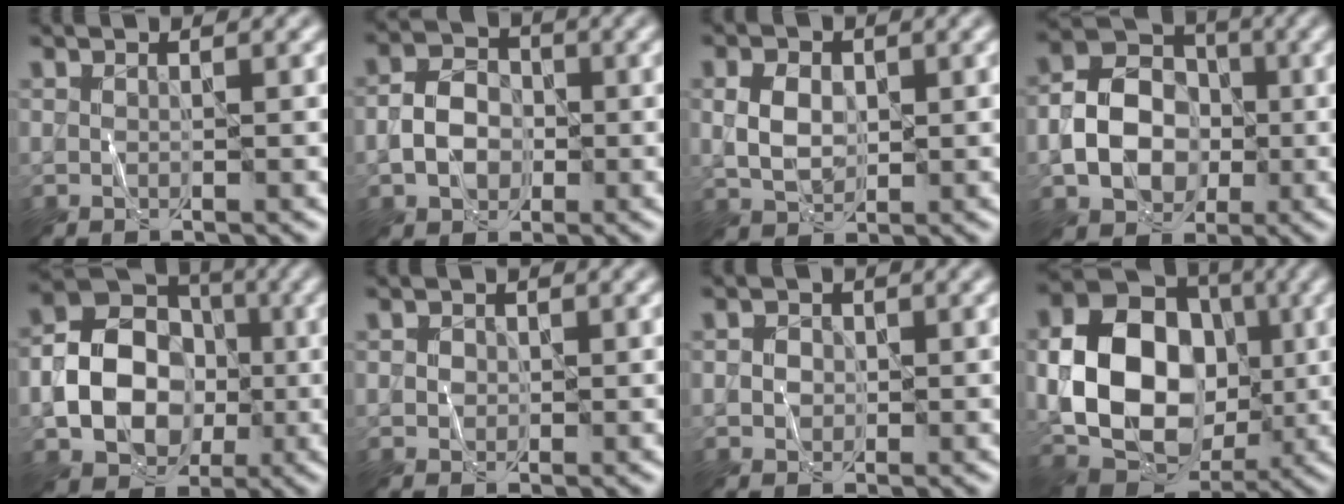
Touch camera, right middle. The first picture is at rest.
{"total": 4.0, "force": [-0.8, 3.1, 2.4], "torque": [-0.039, 0.005, -0.017]}
{"total": 3.3, "force": [0.4, 2.4, 2.2], "torque": [-0.048, 0.001, 0.008]}
{"total": 7.1, "force": [-1.3, 5.5, 4.2], "torque": [-0.078, 0.002, -0.028]}
{"total": 9.8, "force": [-1.7, 7.6, 6.0], "torque": [-0.098, -0.008, -0.040]}
{"total": 1.0, "force": [0.1, 1.0, 0.3], "torque": [-0.002, -0.001, 0.001]}
{"total": 1.8, "force": [0.1, 1.6, 0.8], "torque": [-0.007, 0.004, -0.005]}
{"total": 13.0, "force": [-0.6, 9.8, 8.6], "torque": [-0.153, -0.001, -0.011]}